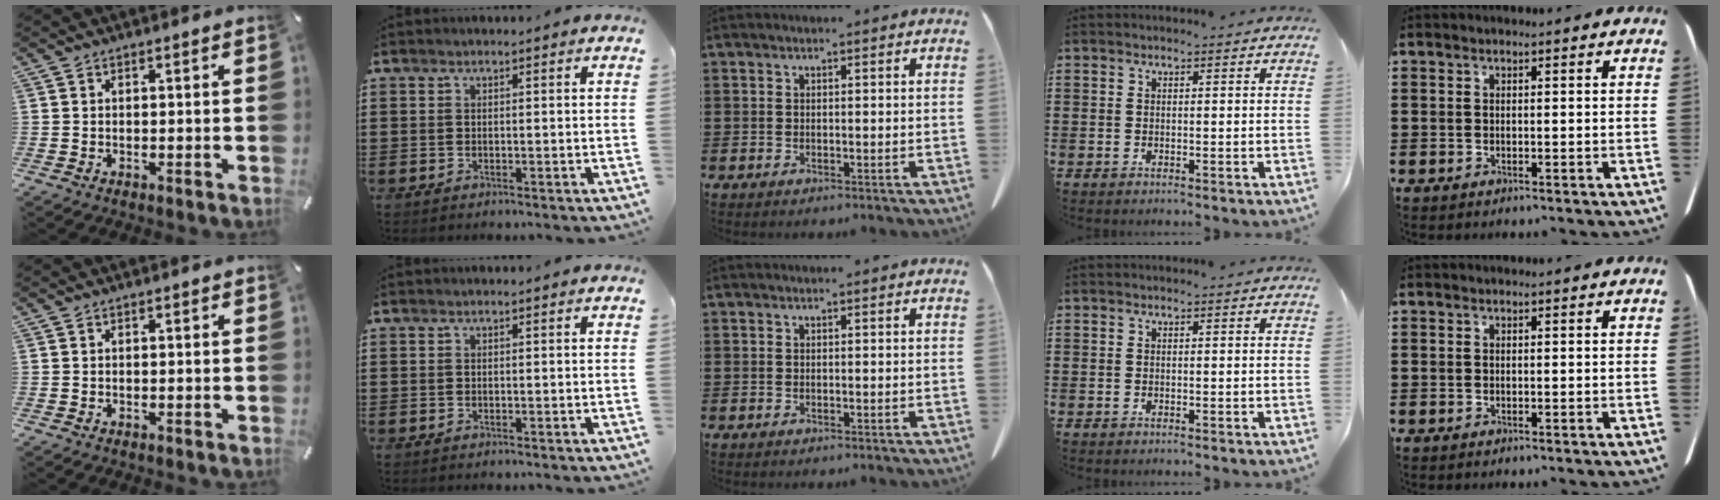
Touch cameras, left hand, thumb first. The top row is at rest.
{}